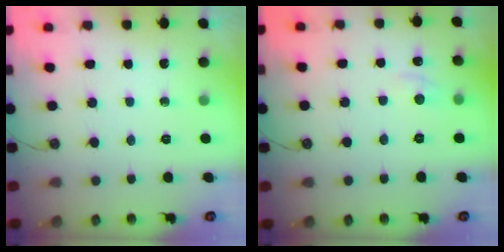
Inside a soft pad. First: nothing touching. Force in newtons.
{"total": 0.8, "press": 0.5, "slide": 0.6}